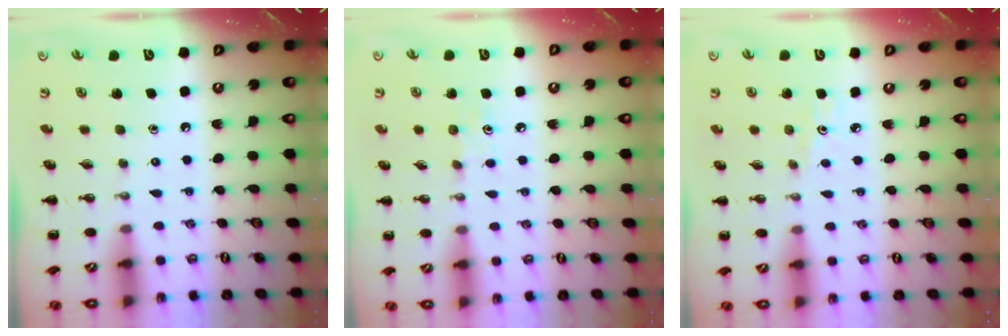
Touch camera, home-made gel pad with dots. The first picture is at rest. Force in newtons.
{"total": 4.1, "press": 4.0, "slide": 1.2}
{"total": 2.2, "press": 2.0, "slide": 0.7}